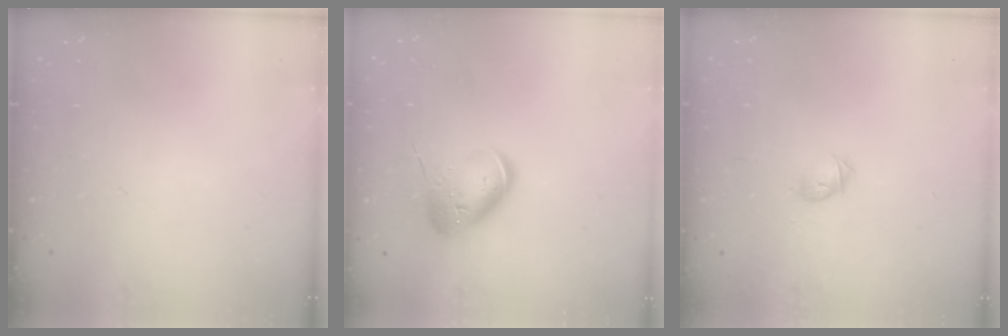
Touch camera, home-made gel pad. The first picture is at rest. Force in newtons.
{"total": 12.3, "press": 12.2, "slide": 1.7}
{"total": 3.7, "press": 3.6, "slide": 0.8}